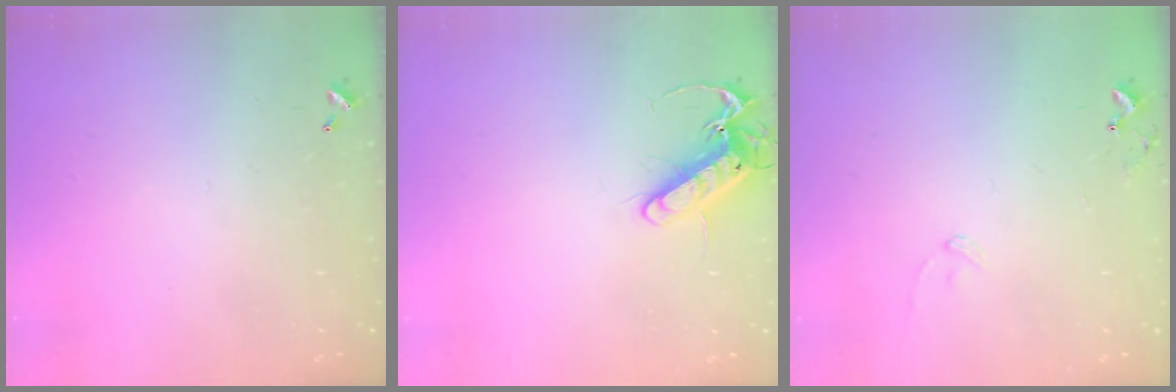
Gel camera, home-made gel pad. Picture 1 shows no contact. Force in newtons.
{"total": 13.9, "press": 13.8, "slide": 1.7}
{"total": 7.8, "press": 7.7, "slide": 0.5}